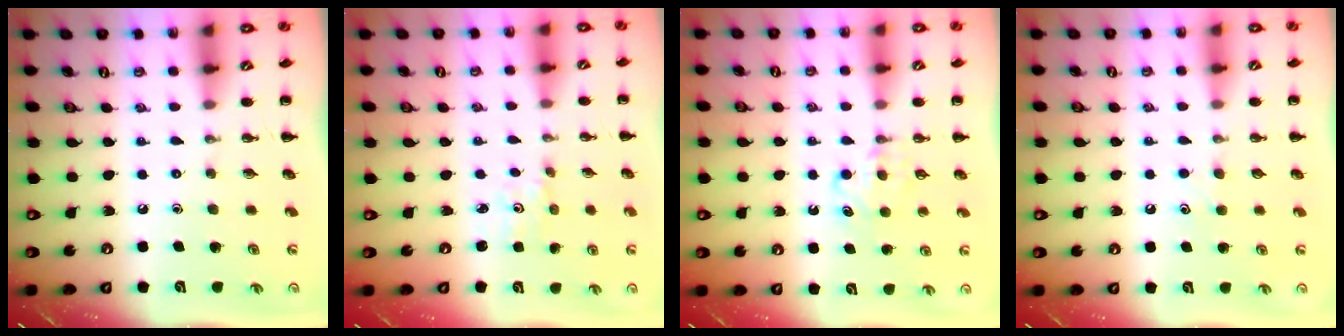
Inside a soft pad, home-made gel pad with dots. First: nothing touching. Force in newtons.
{"total": 1.2, "press": 1.1, "slide": 0.4}
{"total": 5.9, "press": 5.7, "slide": 1.8}
{"total": 4.9, "press": 4.6, "slide": 1.6}